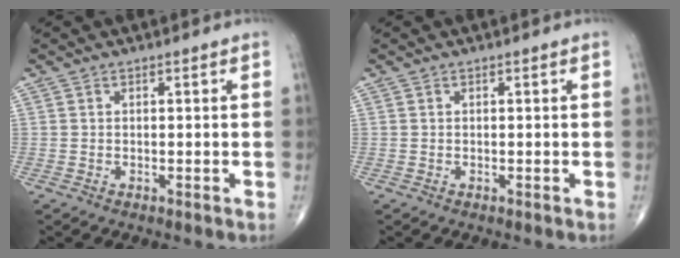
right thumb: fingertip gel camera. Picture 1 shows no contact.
{"total": 0.0}